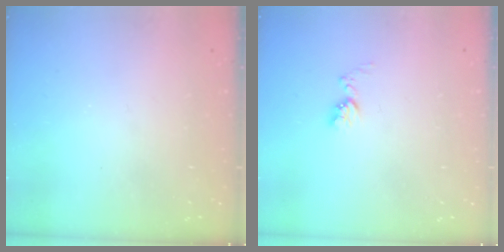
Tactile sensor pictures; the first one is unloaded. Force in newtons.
{"total": 5.0, "press": 5.0, "slide": 0.6}